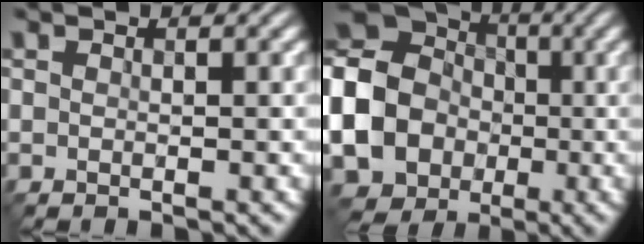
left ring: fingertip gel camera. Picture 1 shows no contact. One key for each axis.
{"total": 22.3, "fx": -3.8, "fy": 20.6, "fz": 7.7, "tx": -0.208, "ty": -0.010, "tz": -0.120}